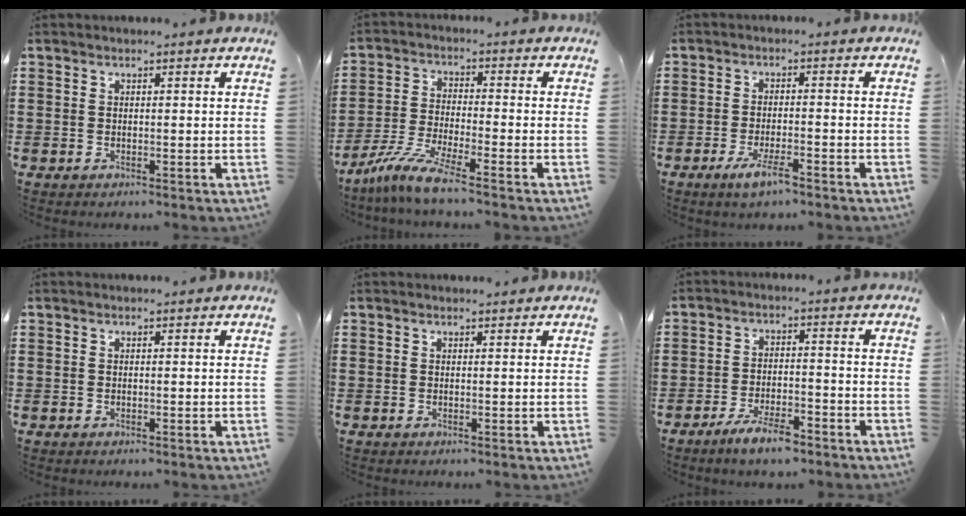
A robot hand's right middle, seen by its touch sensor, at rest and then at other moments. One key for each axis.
{"total": 7.0, "fx": -5.7, "fy": 0.1, "fz": 3.9, "tx": -0.096, "ty": -0.017, "tz": -0.116}
{"total": 4.4, "fx": -2.7, "fy": 1.0, "fz": 3.3, "tx": -0.072, "ty": -0.003, "tz": -0.052}
{"total": 0.0}
{"total": 0.6, "fx": 0.5, "fy": 0.2, "fz": 0.0, "tx": 0.006, "ty": -0.003, "tz": 0.008}
{"total": 5.3, "fx": -4.4, "fy": 1.3, "fz": 2.7, "tx": -0.056, "ty": 0.001, "tz": -0.084}